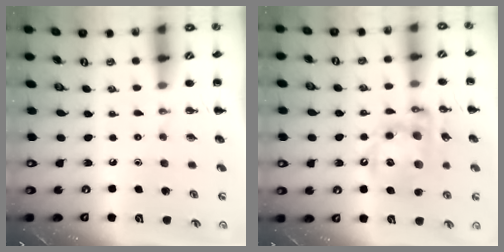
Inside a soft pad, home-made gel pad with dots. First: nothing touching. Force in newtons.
{"total": 15.7, "press": 15.3, "slide": 3.4}